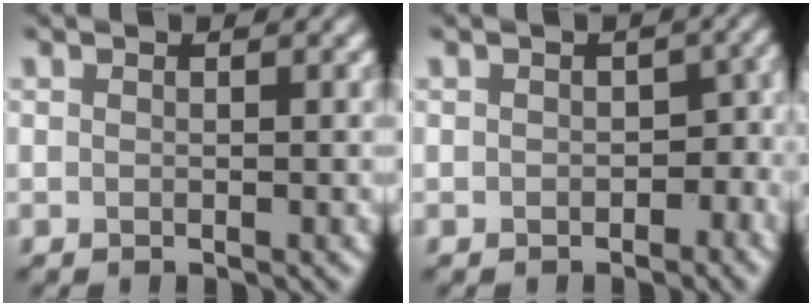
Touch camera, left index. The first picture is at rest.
{"total": 2.6, "force": [-0.6, 1.9, 1.7], "torque": [-0.009, -0.004, -0.011]}